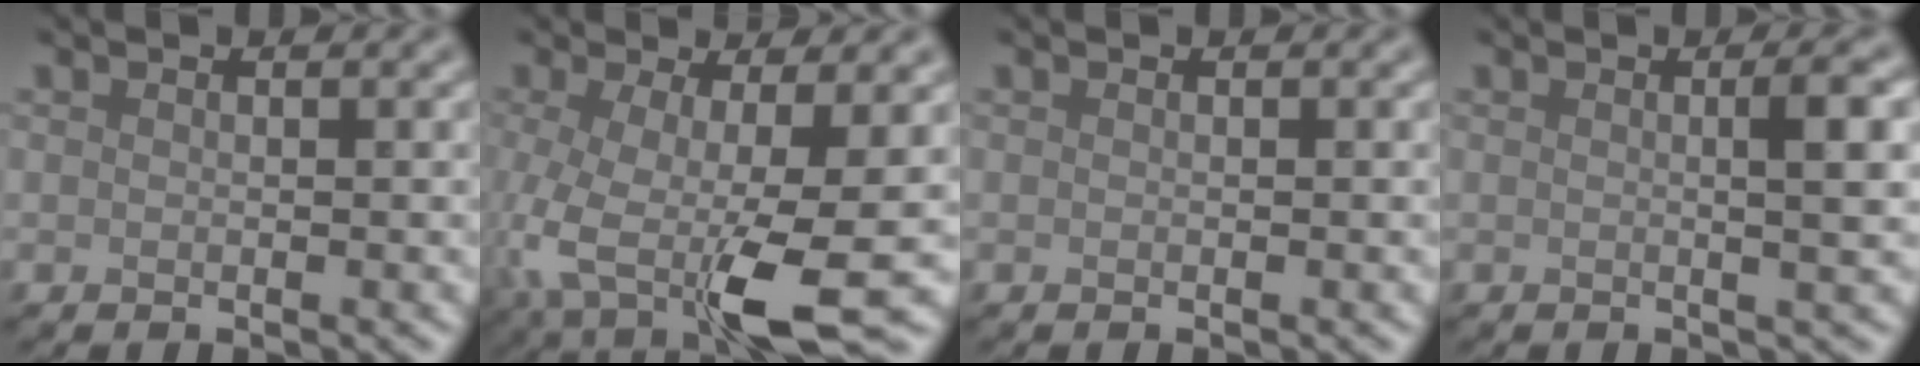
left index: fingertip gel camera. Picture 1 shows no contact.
{"total": 9.0, "force": [-2.1, 2.5, 8.4], "torque": [-0.165, -0.022, -0.034]}
{"total": 0.0}
{"total": 3.5, "force": [0.3, 0.9, 3.4], "torque": [-0.042, 0.006, -0.003]}